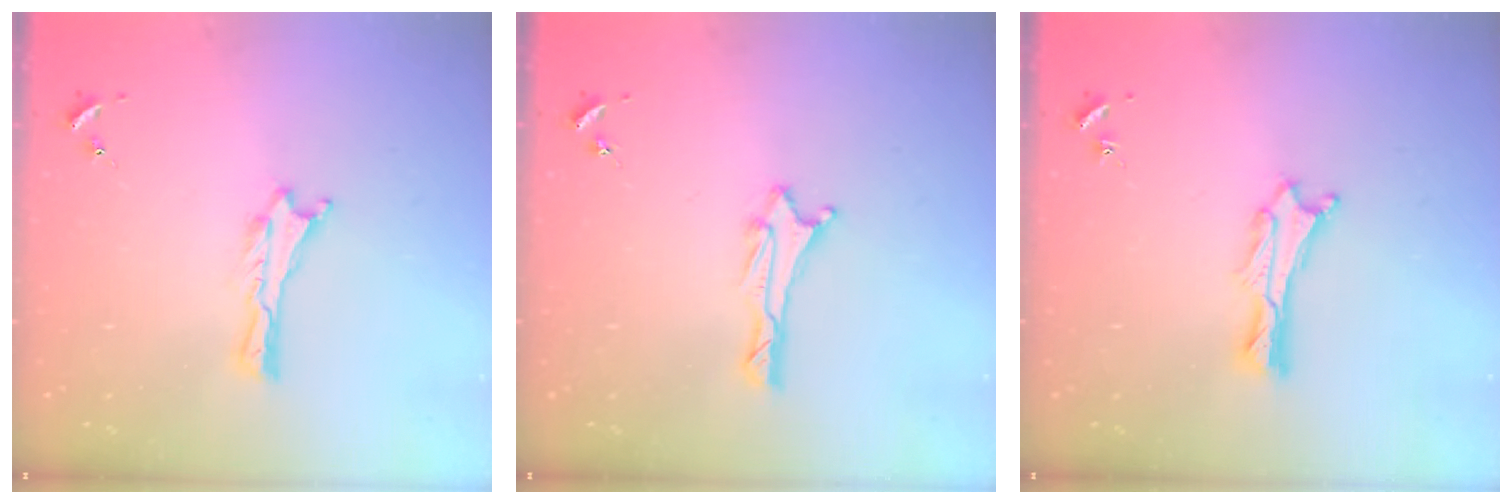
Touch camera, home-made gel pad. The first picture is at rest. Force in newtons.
{"total": 1.3, "press": 1.3, "slide": 0.1}
{"total": 0.8, "press": 0.7, "slide": 0.2}